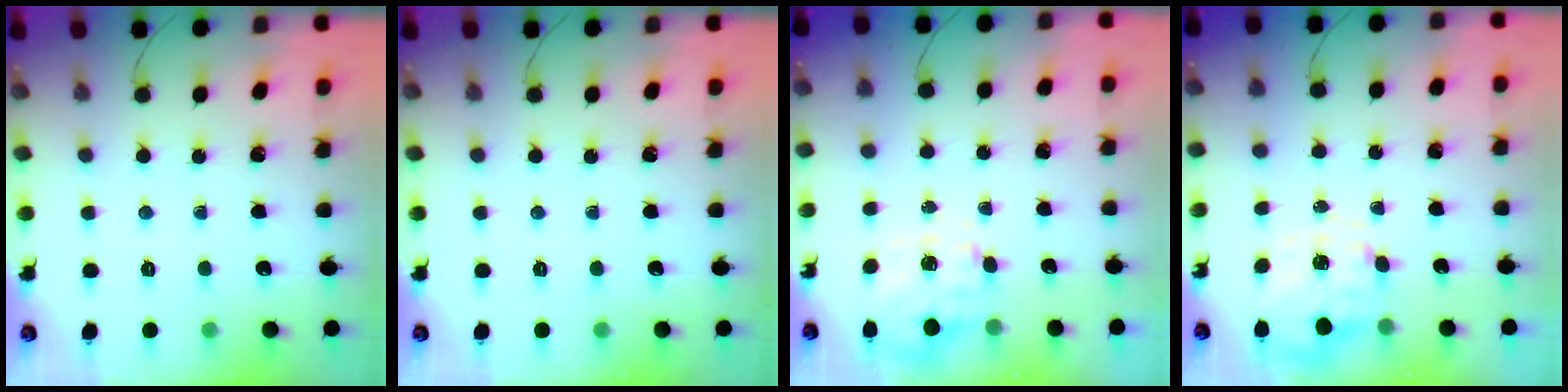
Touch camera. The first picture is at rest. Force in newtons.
{"total": 0.0}
{"total": 3.6, "press": 3.5, "slide": 1.0}
{"total": 2.6, "press": 2.4, "slide": 1.0}